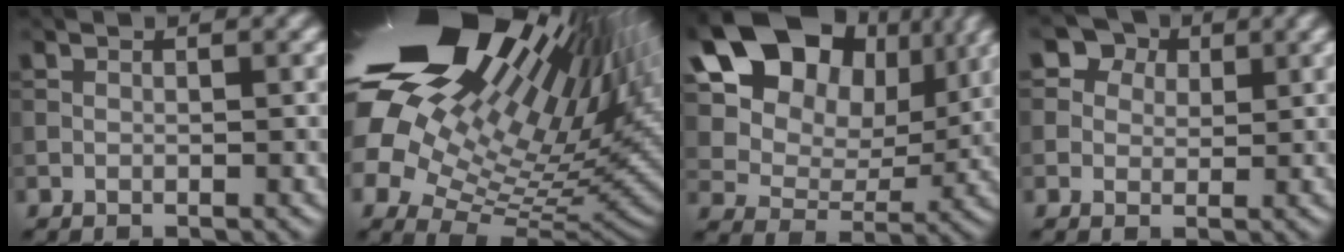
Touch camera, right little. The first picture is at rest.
{"total": 22.8, "force": [9.5, 12.1, 16.8], "torque": [-0.320, 0.038, 0.170]}
{"total": 17.3, "force": [8.2, 12.1, 9.3], "torque": [-0.209, 0.061, 0.154]}
{"total": 3.5, "force": [1.9, 2.6, 1.3], "torque": [-0.029, -0.007, 0.020]}